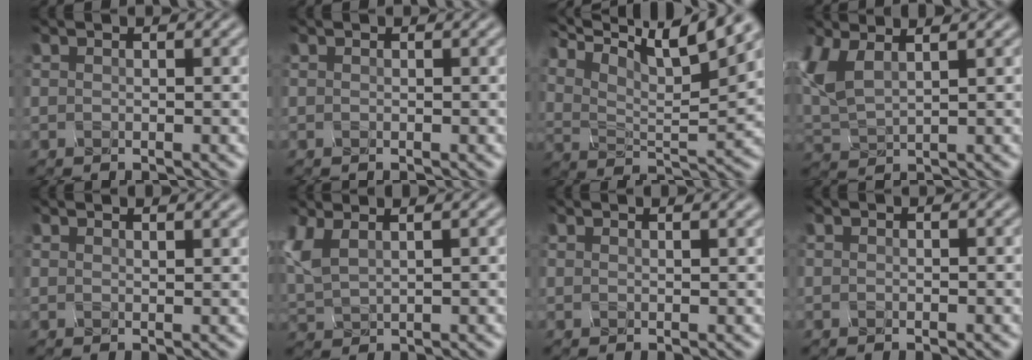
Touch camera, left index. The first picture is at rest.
{"total": 0.0}
{"total": 10.5, "force": [6.7, 3.3, 7.5], "torque": [-0.172, 0.011, 0.129]}
{"total": 3.2, "force": [0.4, 1.6, 2.7], "torque": [-0.096, -0.001, 0.031]}
{"total": 1.9, "force": [1.6, 0.6, 1.0], "torque": [0.001, 0.008, 0.015]}
{"total": 1.9, "force": [0.8, 0.6, 1.6], "torque": [-0.073, 0.006, 0.041]}
{"total": 2.2, "force": [1.6, 0.9, 1.3], "torque": [-0.004, 0.014, 0.010]}
{"total": 0.0}